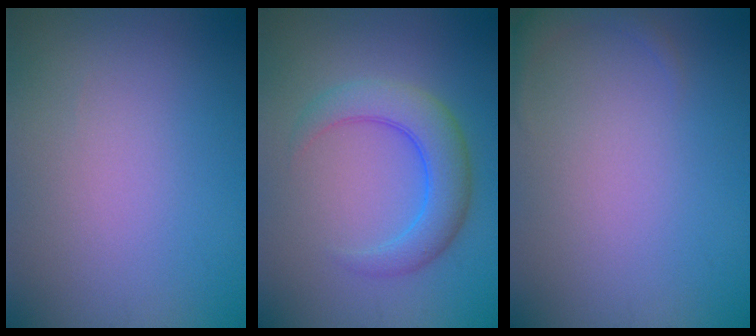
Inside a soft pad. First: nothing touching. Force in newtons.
{"total": 4.7, "press": 4.7, "slide": 0.0}
{"total": 1.4, "press": 1.4, "slide": 0.1}